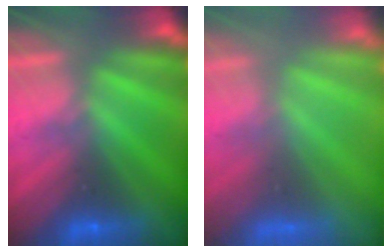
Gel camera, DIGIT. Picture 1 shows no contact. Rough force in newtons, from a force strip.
{"total": 8.9}